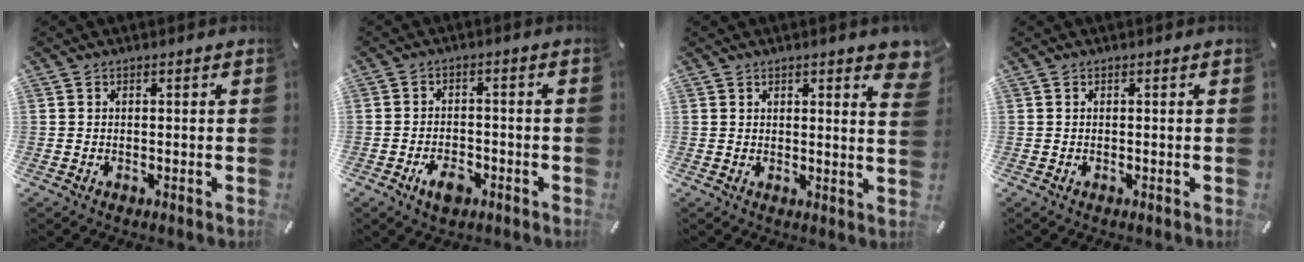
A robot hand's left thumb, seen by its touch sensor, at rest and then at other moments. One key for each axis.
{"total": 5.4, "fx": -3.0, "fy": 3.1, "fz": 3.3, "tx": -0.070, "ty": 0.012, "tz": -0.057}
{"total": 3.6, "fx": 2.6, "fy": 0.8, "fz": 2.4, "tx": -0.031, "ty": -0.014, "tz": 0.041}
{"total": 0.0}